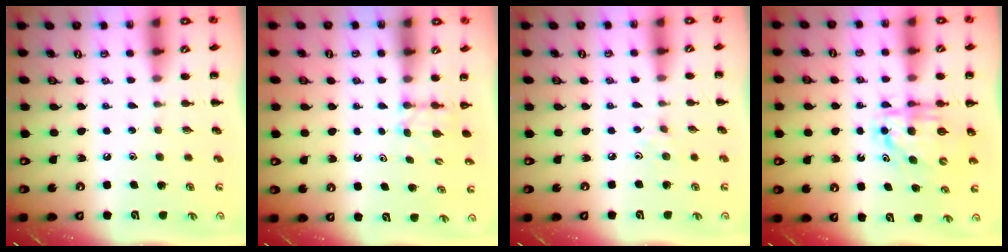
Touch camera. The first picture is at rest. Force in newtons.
{"total": 2.8, "press": 2.6, "slide": 1.1}
{"total": 2.7, "press": 2.5, "slide": 0.9}
{"total": 6.7, "press": 6.6, "slide": 1.0}